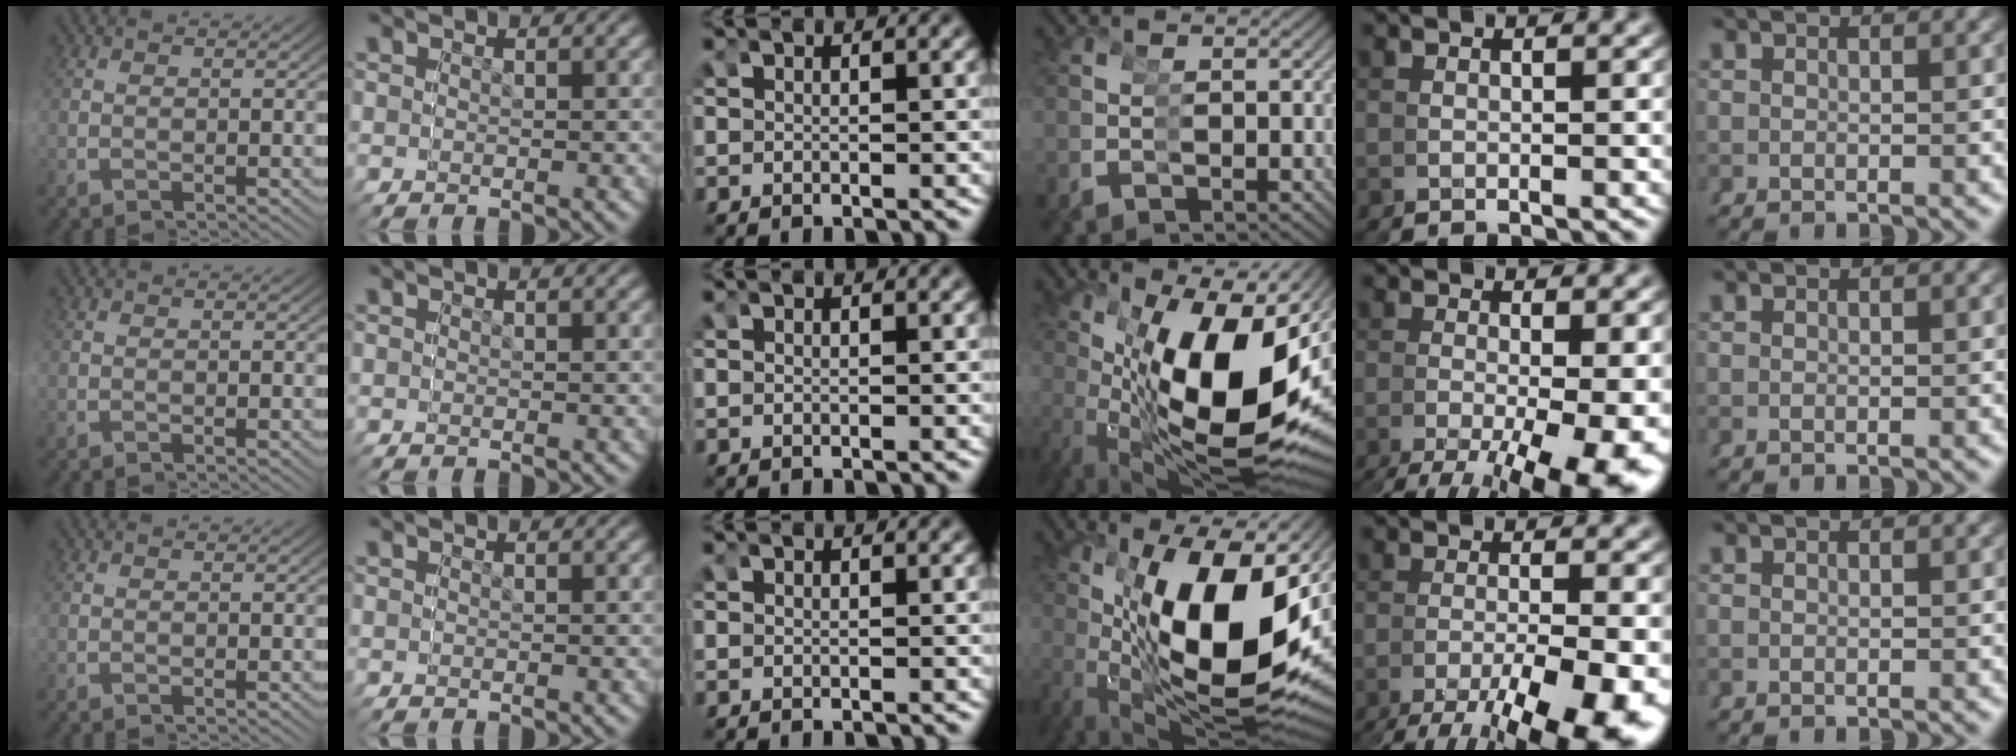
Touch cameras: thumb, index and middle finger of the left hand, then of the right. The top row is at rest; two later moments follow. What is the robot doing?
{"motion": "grasp_and_lifting", "object": "glue stick"}